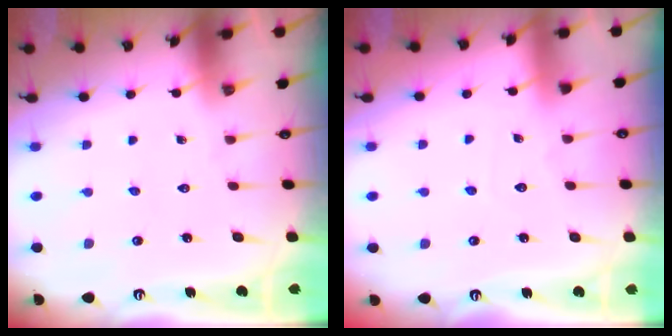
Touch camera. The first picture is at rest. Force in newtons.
{"total": 3.1, "press": 3.1, "slide": 0.4}